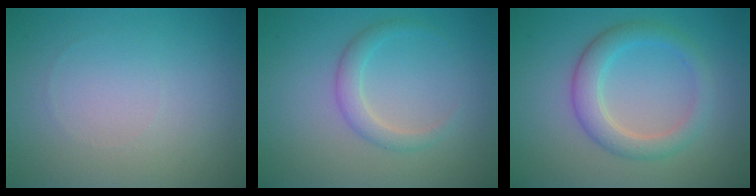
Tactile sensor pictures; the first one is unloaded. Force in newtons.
{"total": 2.0, "press": 2.0, "slide": 0.0}
{"total": 3.5, "press": 3.5, "slide": 0.4}